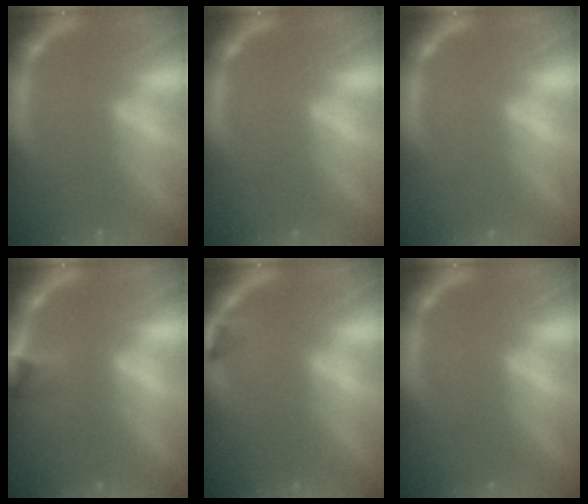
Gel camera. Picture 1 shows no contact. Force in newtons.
{"total": 0.0}
{"total": 0.0}
{"total": 1.9}
{"total": 1.5}
{"total": 0.0}